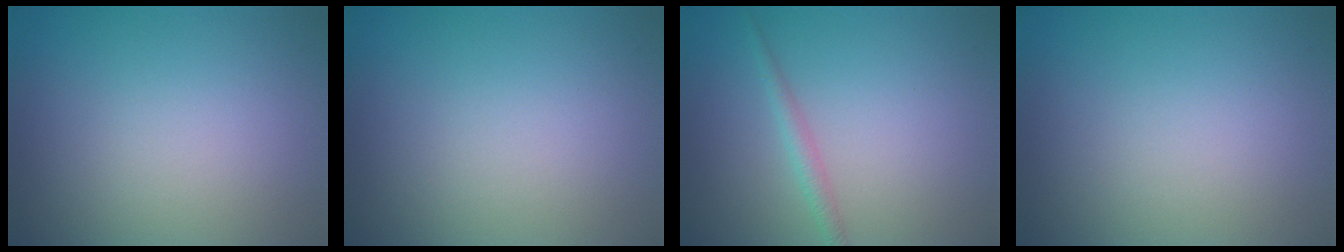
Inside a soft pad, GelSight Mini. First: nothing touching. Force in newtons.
{"total": 0.0}
{"total": 1.4, "press": 1.4, "slide": 0.0}
{"total": 0.0}